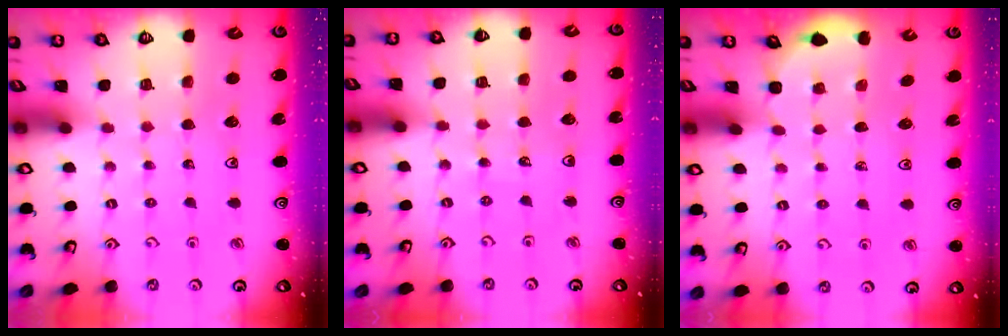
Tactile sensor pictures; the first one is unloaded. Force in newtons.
{"total": 3.7, "press": 3.5, "slide": 1.2}
{"total": 2.0, "press": 1.7, "slide": 1.1}